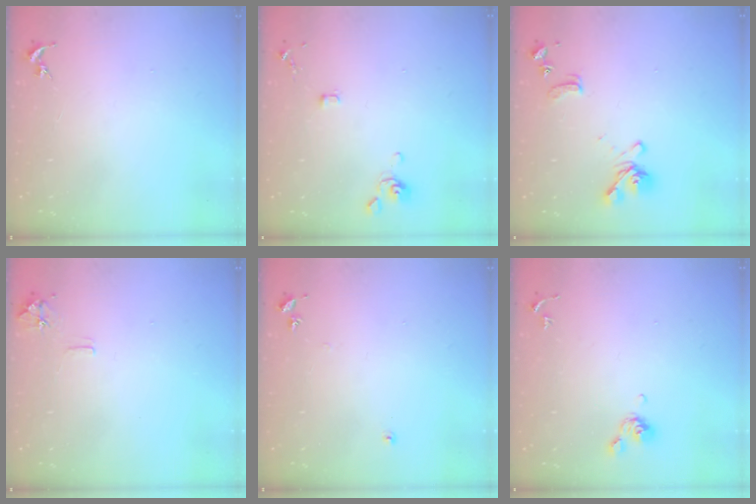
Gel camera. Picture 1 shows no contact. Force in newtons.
{"total": 3.6, "press": 3.5, "slide": 0.8}
{"total": 11.8, "press": 11.7, "slide": 1.4}
{"total": 6.3, "press": 6.3, "slide": 0.8}
{"total": 5.6, "press": 5.6, "slide": 0.7}
{"total": 6.6, "press": 6.4, "slide": 1.5}